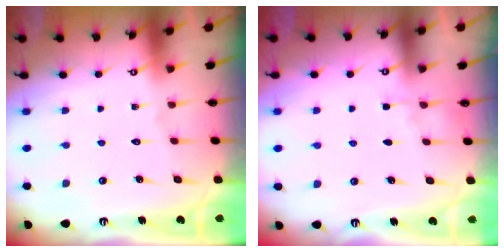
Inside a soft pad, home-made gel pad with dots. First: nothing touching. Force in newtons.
{"total": 2.1, "press": 2.1, "slide": 0.4}